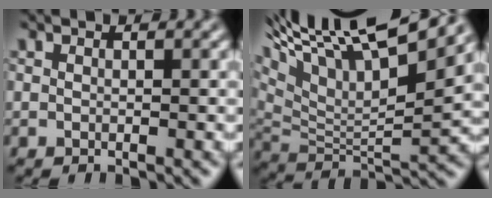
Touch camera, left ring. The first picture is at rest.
{"total": 14.2, "force": [8.7, 4.8, 10.2], "torque": [-0.199, 0.053, 0.150]}